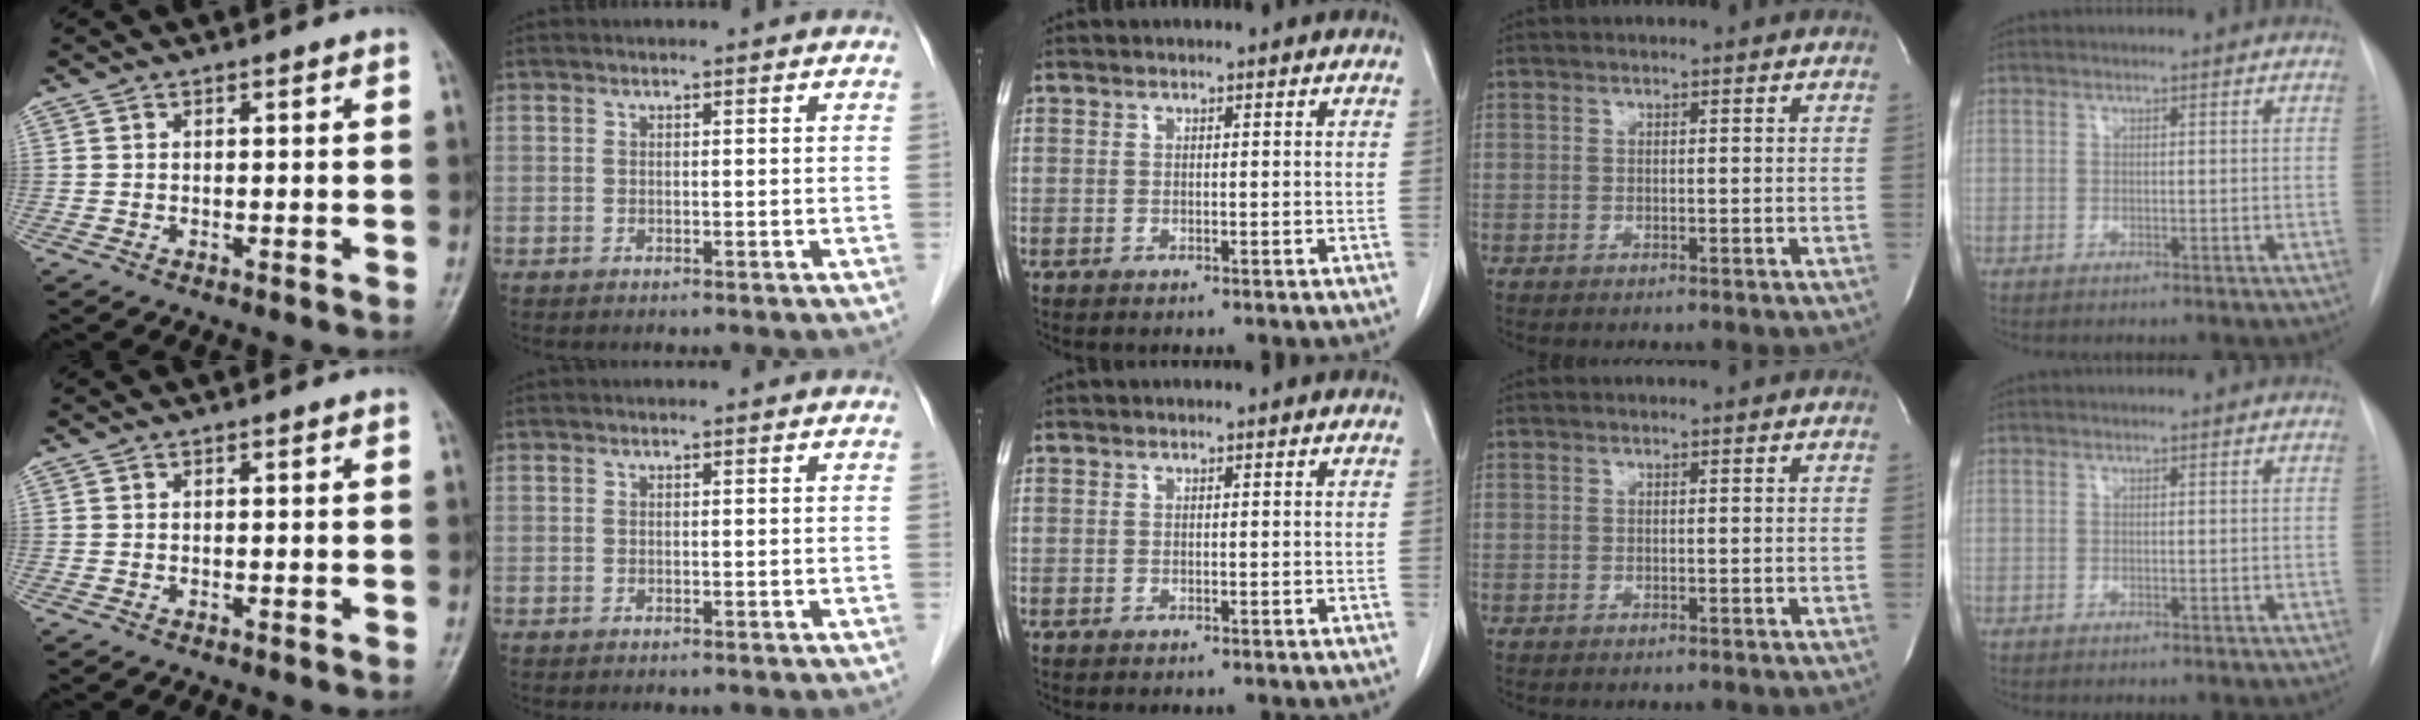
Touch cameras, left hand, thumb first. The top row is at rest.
{}